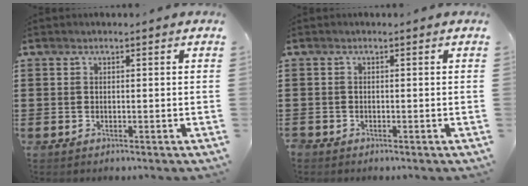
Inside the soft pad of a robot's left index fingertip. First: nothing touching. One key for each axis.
{"total": 0.8, "fx": -0.6, "fy": 0.5, "fz": 0.0, "tx": -0.002, "ty": 0.002, "tz": -0.015}